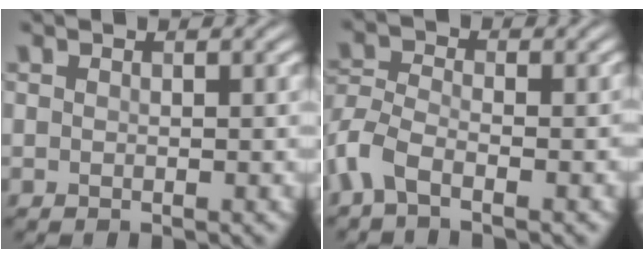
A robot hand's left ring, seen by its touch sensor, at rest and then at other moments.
{"total": 5.3, "force": [-4.1, 2.0, 2.7], "torque": [-0.068, 0.000, -0.096]}